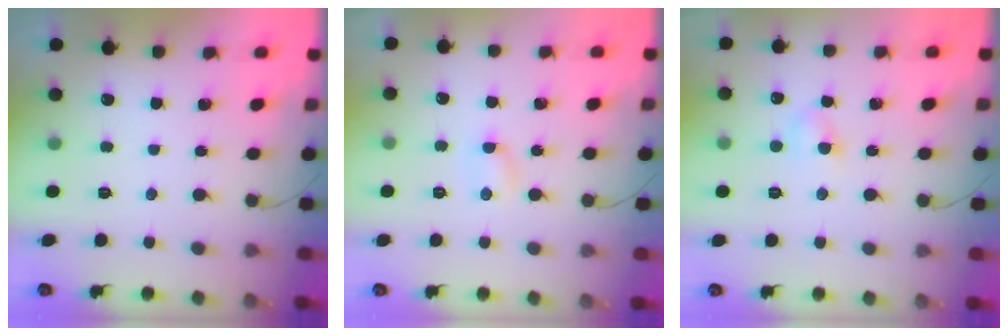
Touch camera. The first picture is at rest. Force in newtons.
{"total": 1.8, "press": 1.7, "slide": 0.5}
{"total": 3.5, "press": 3.3, "slide": 1.3}